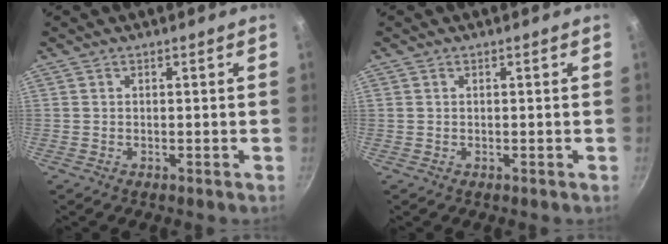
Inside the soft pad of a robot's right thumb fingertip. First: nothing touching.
{"total": 0.0}